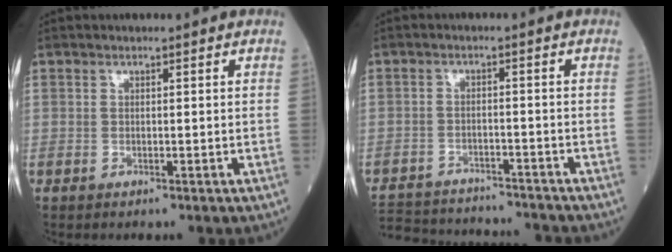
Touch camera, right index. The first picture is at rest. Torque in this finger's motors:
{"motor_torque": [-0.51, -0.60, -0.12, -0.03]}